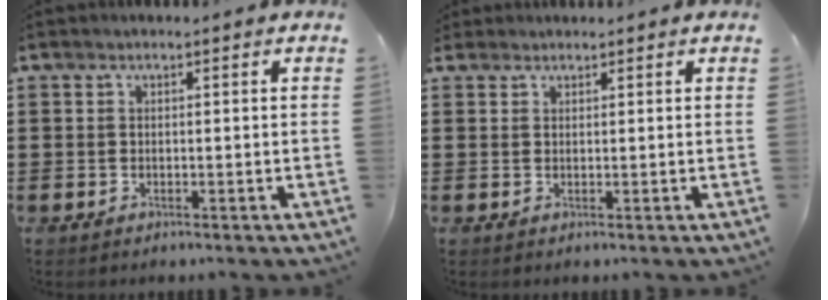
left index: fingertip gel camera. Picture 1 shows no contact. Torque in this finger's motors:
{"motor_torque": [-0.08, -0.10, -0.17, -0.06]}